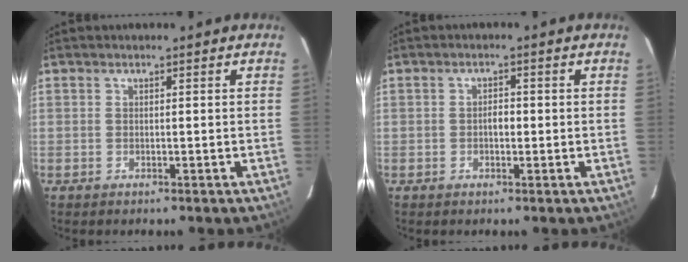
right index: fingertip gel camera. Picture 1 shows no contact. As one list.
[{"total": 1.7, "force": [-0.3, 0.8, 1.5], "torque": [-0.023, 0.004, -0.005]}]